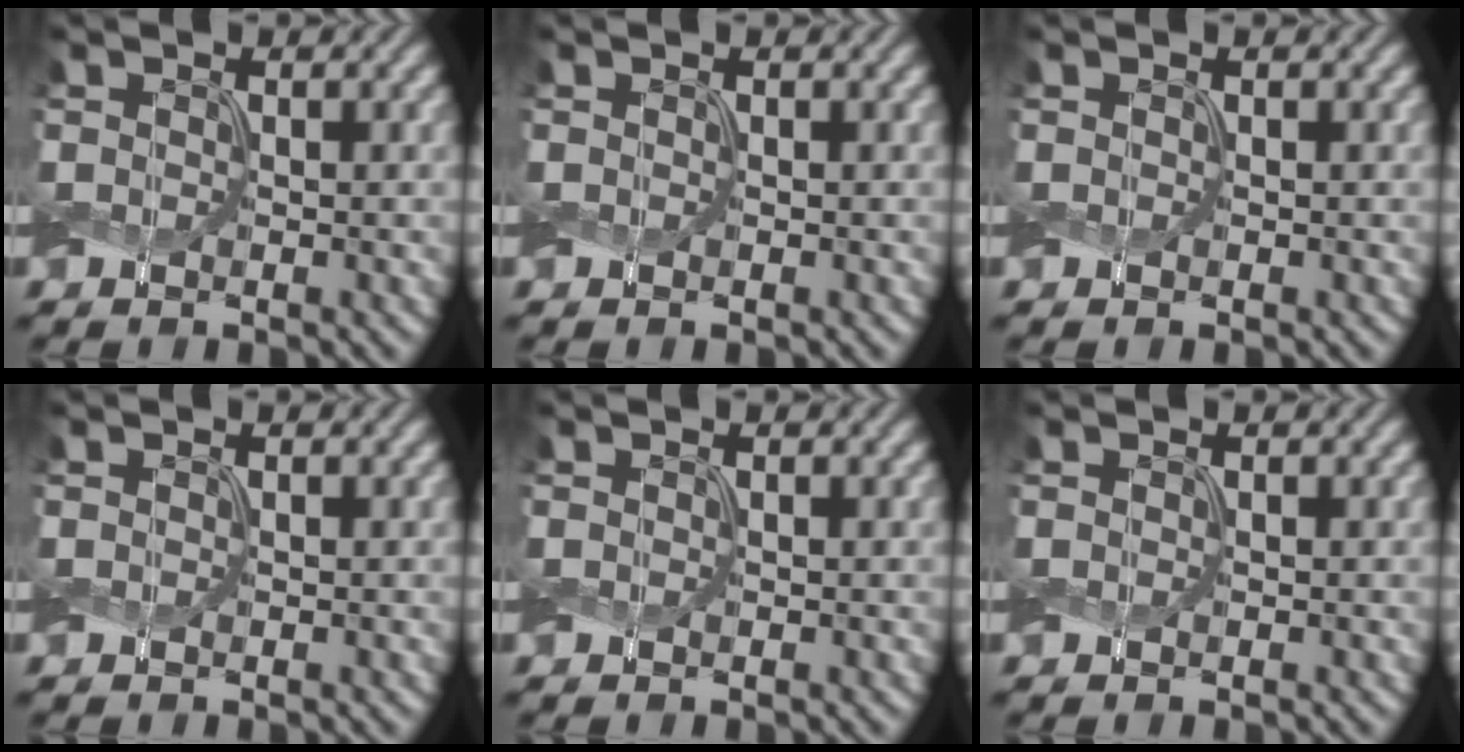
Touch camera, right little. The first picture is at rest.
{"total": 0.0}
{"total": 0.0}
{"total": 0.0}
{"total": 0.0}
{"total": 0.0}